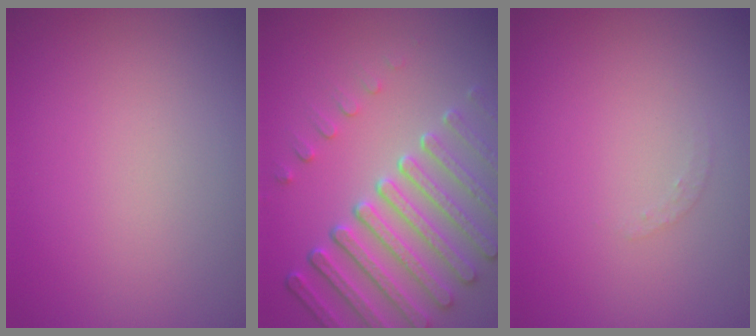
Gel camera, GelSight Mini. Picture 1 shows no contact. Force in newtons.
{"total": 6.9, "press": 5.3, "slide": 4.5}
{"total": 0.7, "press": 0.7, "slide": 0.1}